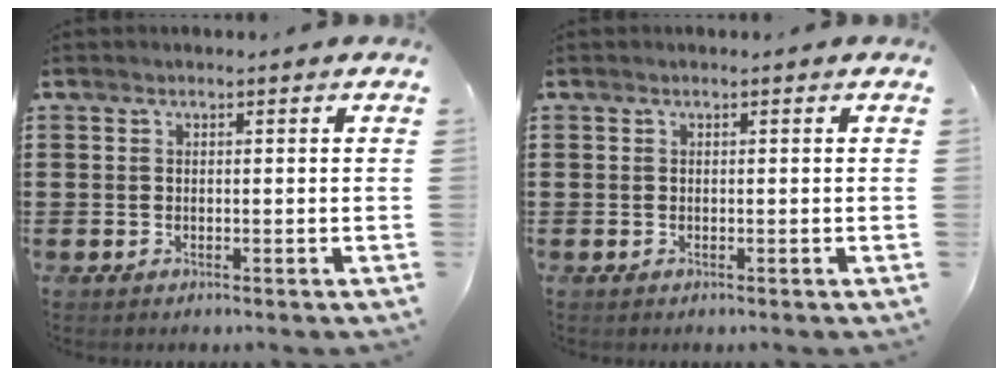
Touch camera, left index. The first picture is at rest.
{"total": 0.0}